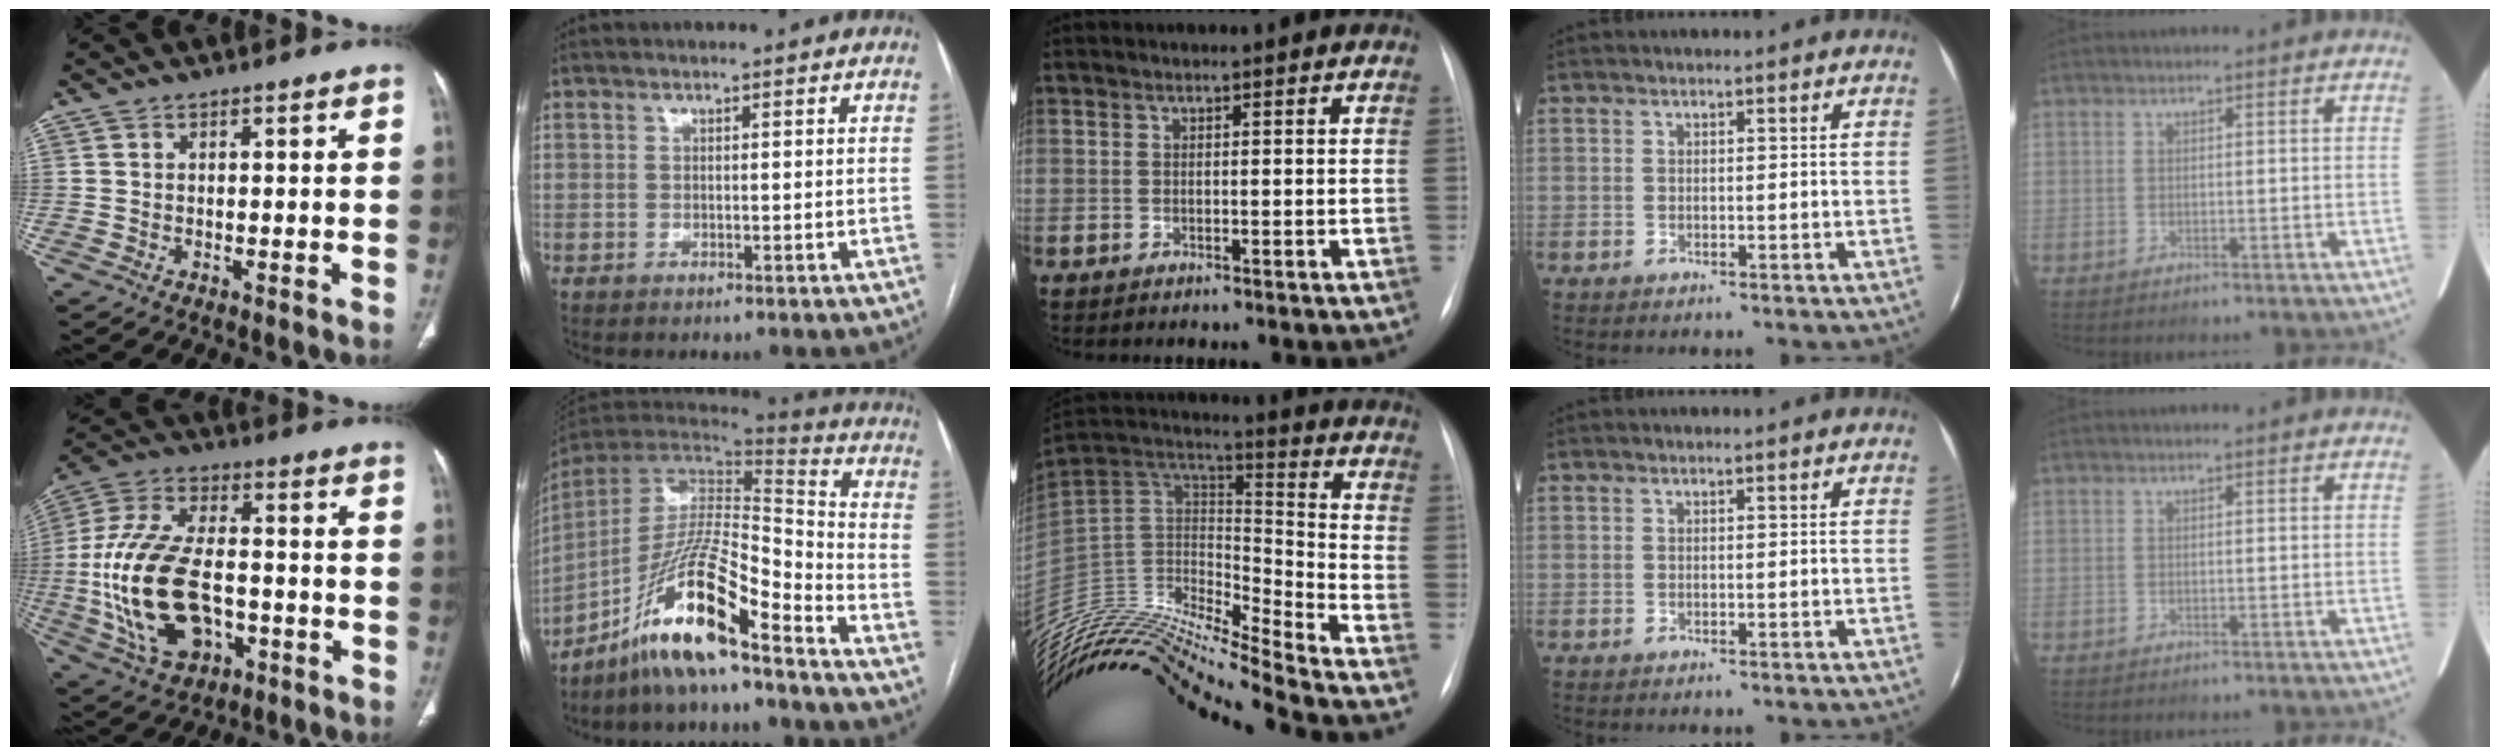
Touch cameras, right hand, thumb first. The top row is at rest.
{"thumb": {"total": 21.5, "force": [-4.1, 12.5, 17.0], "torque": [-0.342, 0.016, -0.062]}, "index": {"total": 16.2, "force": [-11.4, 1.4, 11.4], "torque": [-0.223, 0.000, -0.211]}, "middle": {"total": 24.7, "force": [-23.2, -0.7, 8.5], "torque": [-0.178, 0.012, -0.400]}}